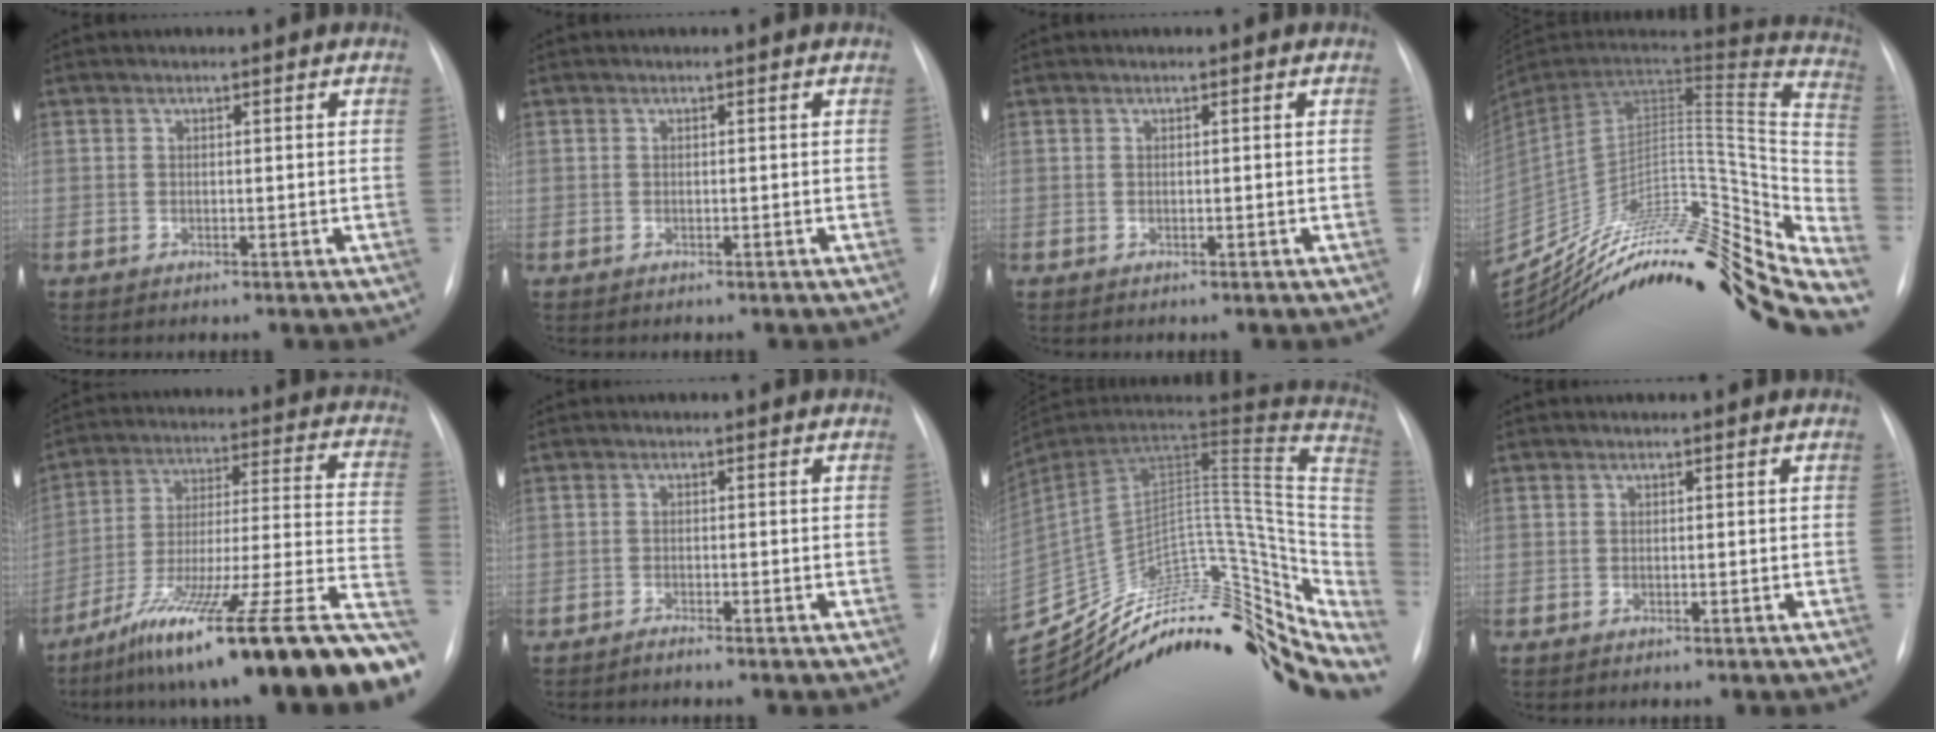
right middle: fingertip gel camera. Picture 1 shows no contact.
{"total": 0.0}
{"total": 0.0}
{"total": 35.7, "force": [-29.0, 4.9, 20.3], "torque": [-0.240, -0.015, -0.427]}
{"total": 27.8, "force": [-20.6, 0.8, 18.6], "torque": [-0.202, -0.004, -0.330]}
{"total": 0.8, "force": [-0.8, -0.1, 0.2], "torque": [-0.006, -0.001, -0.013]}
{"total": 35.4, "force": [-26.5, 13.8, 19.1], "torque": [-0.253, 0.012, -0.370]}
{"total": 0.0}